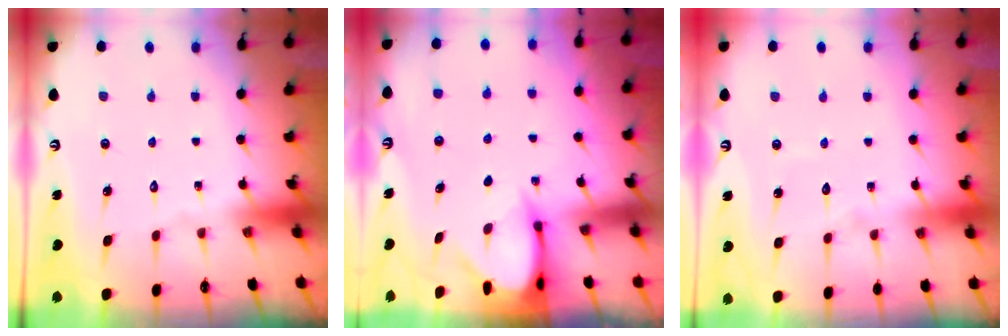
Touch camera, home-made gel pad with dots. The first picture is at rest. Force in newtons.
{"total": 3.7, "press": 3.7, "slide": 0.2}
{"total": 4.7, "press": 4.7, "slide": 0.4}